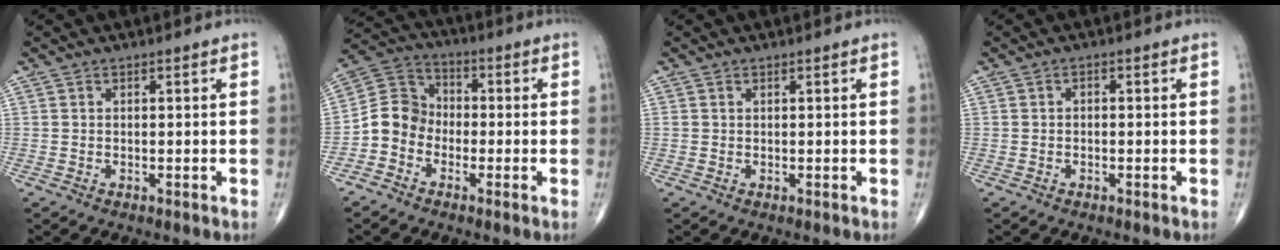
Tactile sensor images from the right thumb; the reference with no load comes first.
{"total": 7.6, "force": [-2.8, 6.4, 3.0], "torque": [-0.041, 0.043, -0.067]}
{"total": 0.0}
{"total": 0.7, "force": [-0.2, 0.5, 0.5], "torque": [-0.003, 0.004, -0.008]}